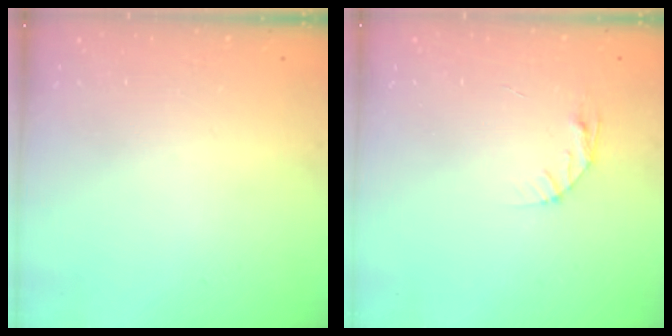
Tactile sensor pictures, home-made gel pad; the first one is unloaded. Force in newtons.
{"total": 5.3, "press": 5.3, "slide": 0.6}